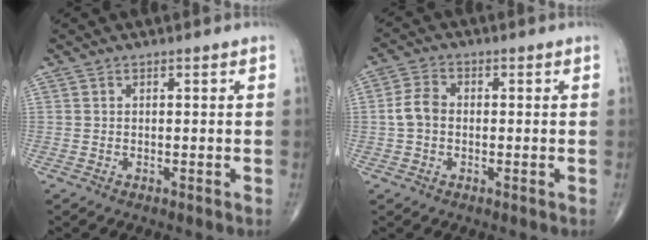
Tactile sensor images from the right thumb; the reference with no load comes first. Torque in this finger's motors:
{"motor_torque": [-0.44, 0.54, 0.48, -0.13, 0.04]}